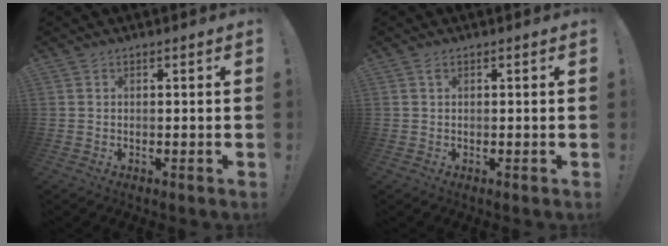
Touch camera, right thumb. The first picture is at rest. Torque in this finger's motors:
{"motor_torque": [0.19, 0.15, 0.05, -0.16, 0.00]}